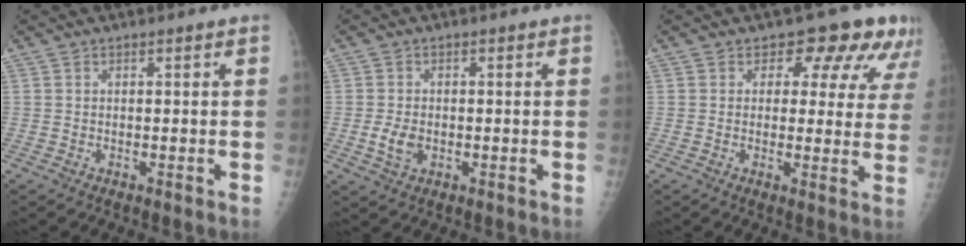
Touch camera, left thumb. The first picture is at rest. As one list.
[{"total": 3.7, "force": [-0.8, 2.5, 2.6], "torque": [-0.048, -0.001, -0.011]}, {"total": 10.1, "force": [6.3, 6.1, 5.0], "torque": [-0.007, -0.021, 0.055]}]